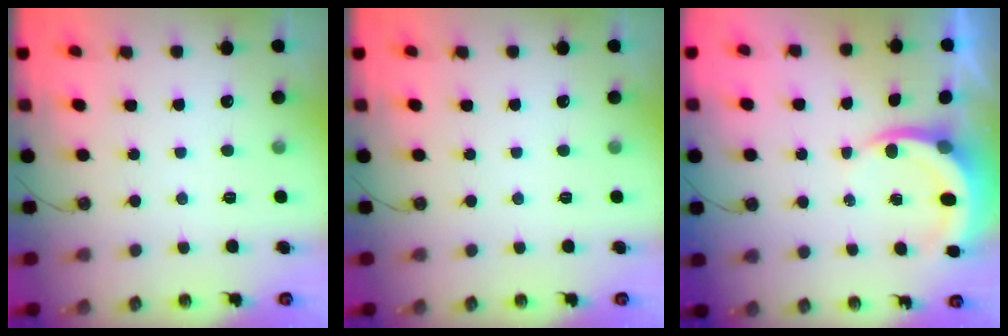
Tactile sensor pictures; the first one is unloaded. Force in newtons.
{"total": 0.0}
{"total": 4.9, "press": 4.9, "slide": 0.4}